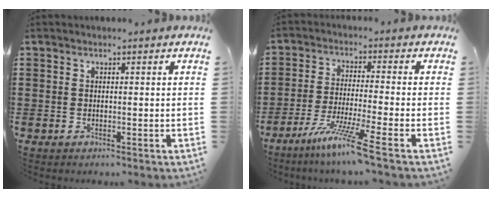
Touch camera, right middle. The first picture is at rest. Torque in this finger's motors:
{"motor_torque": [1.54, -0.60, 0.39, 0.20]}